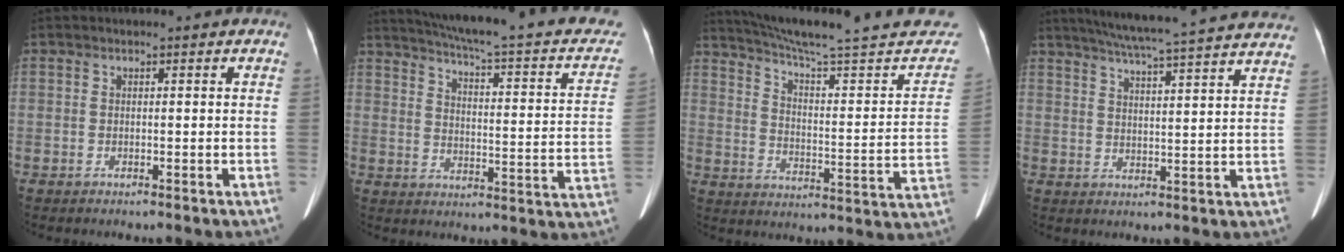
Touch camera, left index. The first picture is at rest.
{"total": 24.8, "force": [20.6, 3.7, 13.4], "torque": [-0.190, -0.029, 0.244]}
{"total": 29.1, "force": [26.2, 2.2, 12.4], "torque": [-0.180, -0.084, 0.334]}
{"total": 24.3, "force": [22.0, 0.4, 10.4], "torque": [-0.167, -0.020, 0.274]}